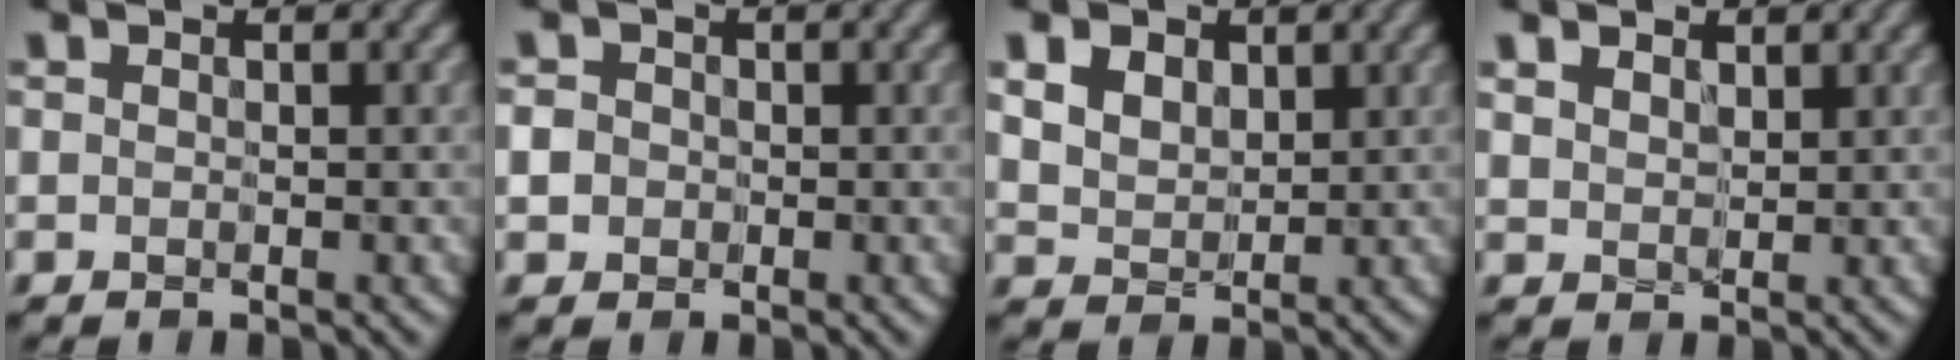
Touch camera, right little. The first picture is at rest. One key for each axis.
{"total": 1.4, "fx": -0.5, "fy": 1.3, "fz": 0.1, "tx": -0.002, "ty": -0.002, "tz": -0.007}
{"total": 5.2, "fx": 2.2, "fy": 3.9, "fz": 2.8, "tx": -0.094, "ty": 0.008, "tz": 0.040}
{"total": 2.8, "fx": 1.8, "fy": 1.8, "fz": 1.3, "tx": -0.040, "ty": 0.001, "tz": 0.032}